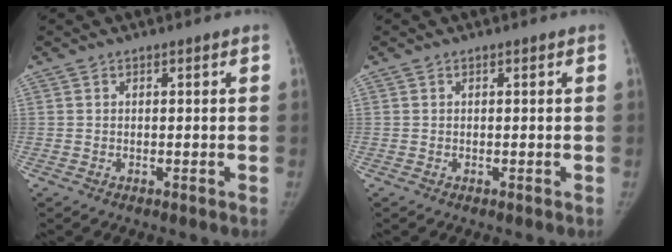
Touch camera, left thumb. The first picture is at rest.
{"total": 0.0}